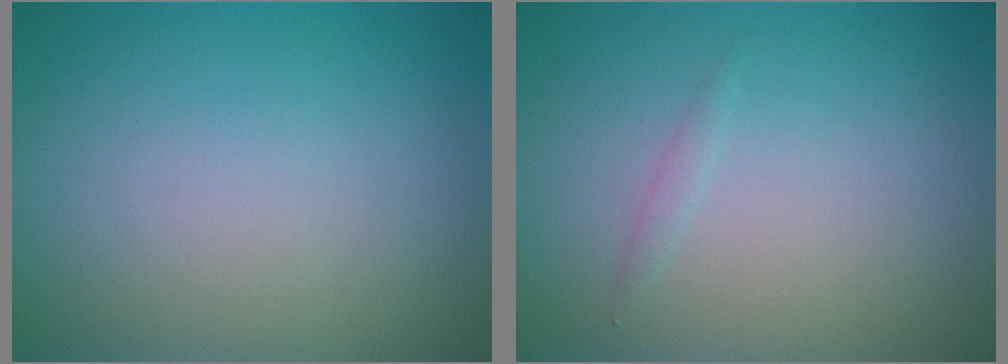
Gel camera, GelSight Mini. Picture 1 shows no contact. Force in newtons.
{"total": 0.5, "press": 0.5, "slide": 0.0}